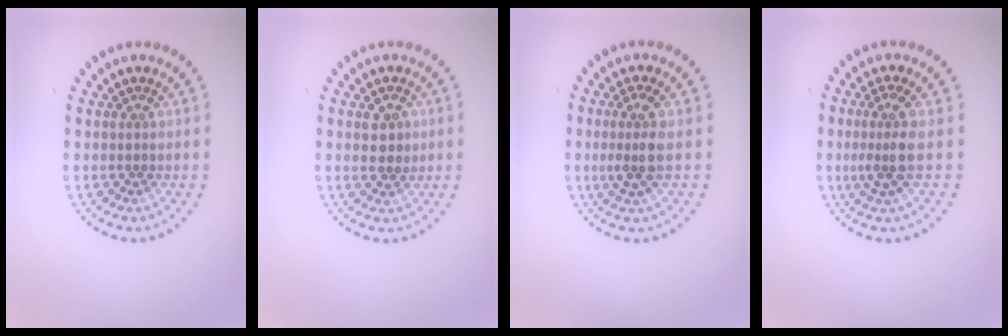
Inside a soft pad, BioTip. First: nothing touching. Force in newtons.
{"total": 2.2, "press": 2.2, "slide": 0.3}
{"total": 2.6, "press": 2.4, "slide": 1.2}
{"total": 2.8, "press": 2.2, "slide": 1.7}